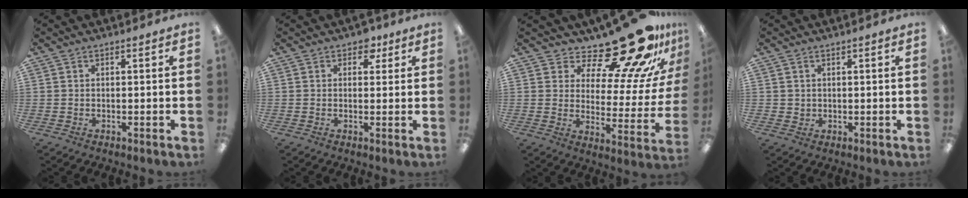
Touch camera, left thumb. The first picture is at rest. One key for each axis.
{"total": 3.3, "fx": 1.7, "fy": 2.3, "fz": 1.5, "tx": -0.008, "ty": -0.003, "tz": 0.026}
{"total": 22.1, "fx": 17.6, "fy": 6.3, "fz": 11.9, "tx": -0.171, "ty": -0.131, "tz": 0.288}
{"total": 1.7, "fx": 0.9, "fy": 1.4, "fz": 0.0, "tx": -0.002, "ty": 0.001, "tz": 0.015}